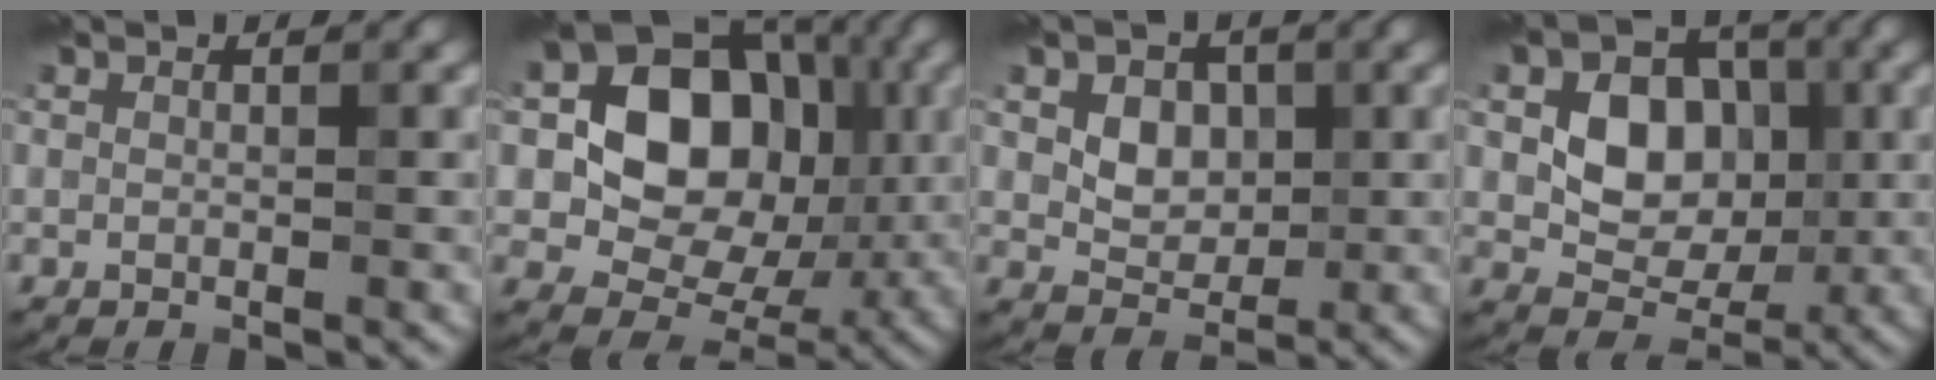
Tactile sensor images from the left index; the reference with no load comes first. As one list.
[{"total": 11.9, "force": [0.8, 9.2, 7.6], "torque": [-0.109, -0.009, 0.004]}, {"total": 3.5, "force": [0.3, 2.7, 2.2], "torque": [-0.038, -0.008, 0.002]}, {"total": 6.8, "force": [0.3, 5.1, 4.4], "torque": [-0.068, -0.005, 0.000]}]